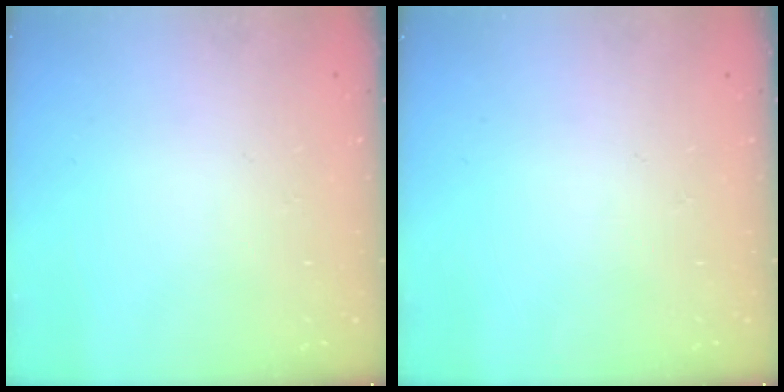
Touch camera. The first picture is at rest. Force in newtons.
{"total": 0.0}